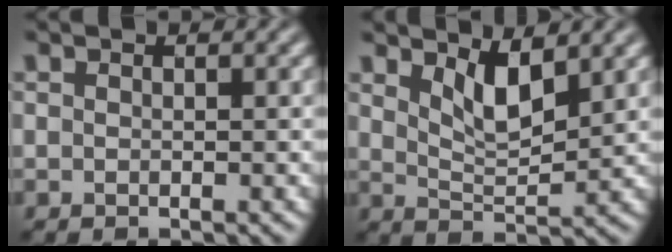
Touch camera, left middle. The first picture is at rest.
{"total": 3.6, "force": [1.9, 1.2, 2.8], "torque": [-0.063, -0.012, 0.039]}